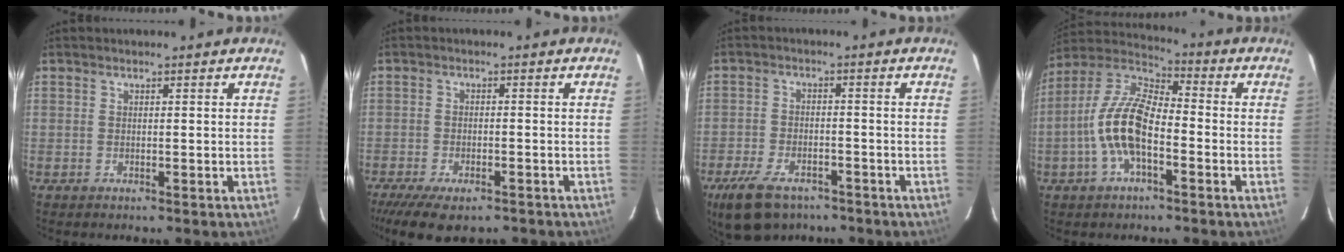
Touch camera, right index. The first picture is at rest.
{"total": 10.9, "force": [-8.2, 3.8, 6.1], "torque": [-0.142, -0.033, -0.134]}
{"total": 11.1, "force": [-7.8, 5.5, 5.7], "torque": [-0.141, -0.014, -0.136]}
{"total": 12.8, "force": [-3.8, 5.4, 11.0], "torque": [-0.231, 0.010, -0.077]}